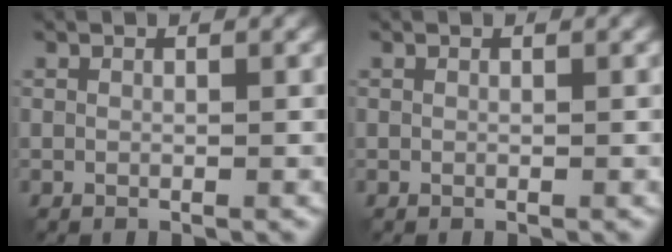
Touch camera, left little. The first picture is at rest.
{"total": 0.0}